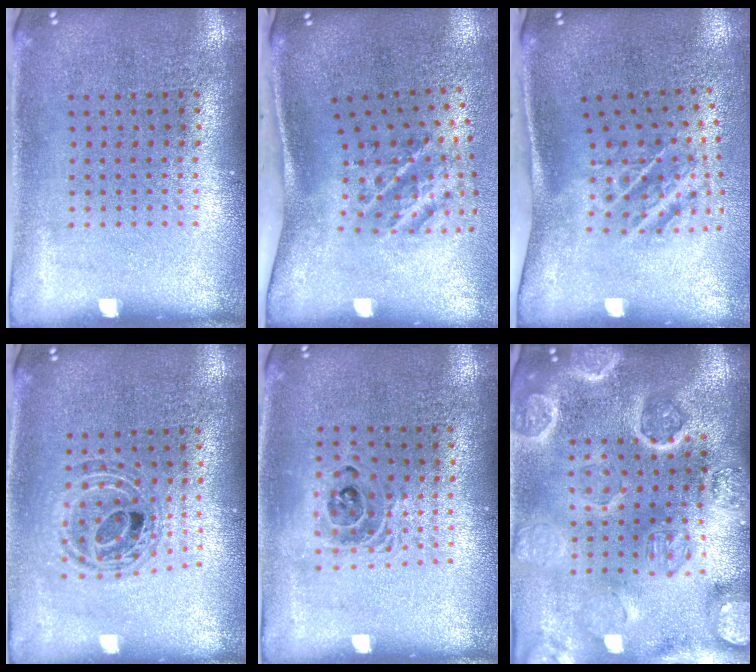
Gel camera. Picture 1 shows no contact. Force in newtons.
{"total": 2.3, "press": 1.3, "slide": 1.9}
{"total": 2.0, "press": 1.2, "slide": 1.7}
{"total": 0.8, "press": 0.8, "slide": 0.2}
{"total": 1.4, "press": 1.2, "slide": 0.7}
{"total": 4.6, "press": 4.1, "slide": 2.0}